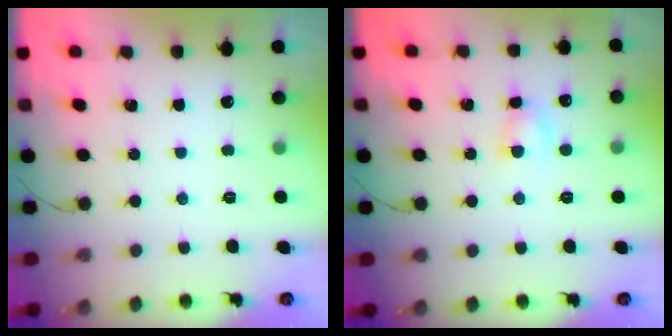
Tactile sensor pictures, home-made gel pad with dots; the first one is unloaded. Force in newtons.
{"total": 3.6, "press": 3.4, "slide": 1.2}